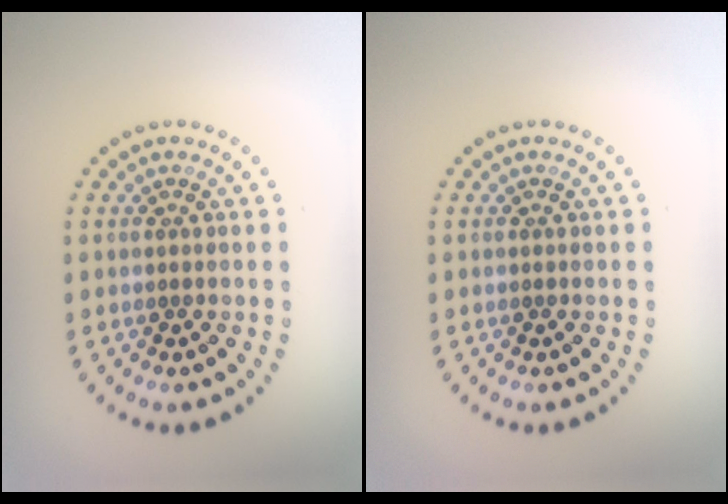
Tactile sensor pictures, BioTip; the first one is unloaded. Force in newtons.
{"total": 0.0}